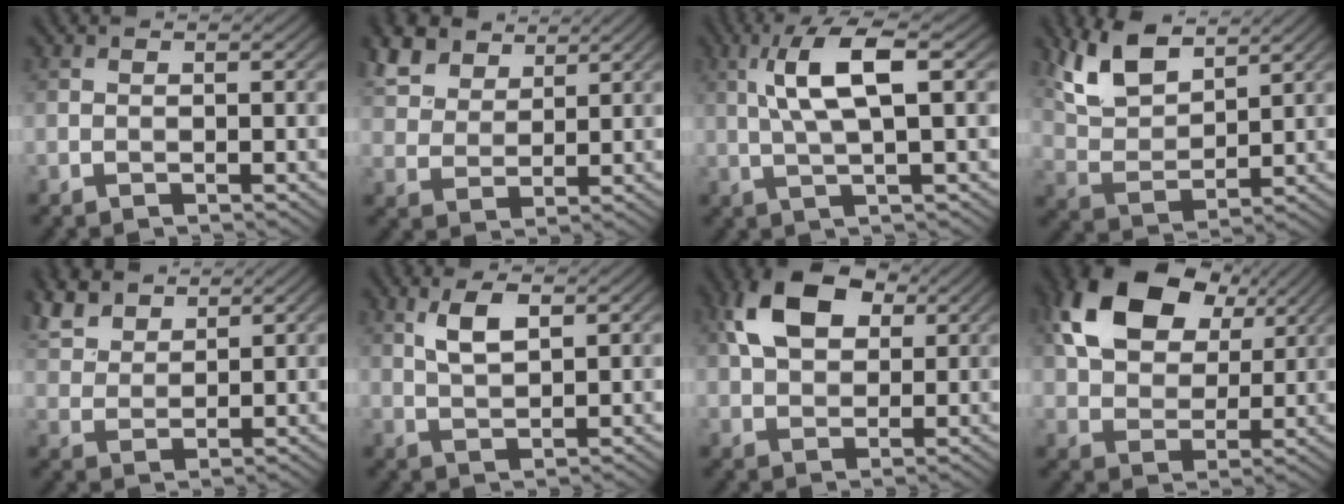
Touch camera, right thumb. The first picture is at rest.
{"total": 7.7, "force": [5.2, 4.3, 3.8], "torque": [-0.107, 0.014, 0.101]}
{"total": 6.9, "force": [1.7, 1.6, 6.5], "torque": [-0.132, 0.012, 0.032]}
{"total": 8.7, "force": [5.9, 3.7, 5.2], "torque": [-0.125, 0.004, 0.120]}
{"total": 6.6, "force": [4.9, 3.1, 3.1], "torque": [-0.088, 0.014, 0.105]}
{"total": 4.2, "force": [1.9, 1.7, 3.4], "torque": [-0.074, 0.002, 0.039]}
{"total": 9.6, "force": [3.5, 6.0, 6.7], "torque": [-0.144, 0.018, 0.061]}
{"total": 14.4, "force": [6.6, 9.1, 9.0], "torque": [-0.189, 0.020, 0.123]}